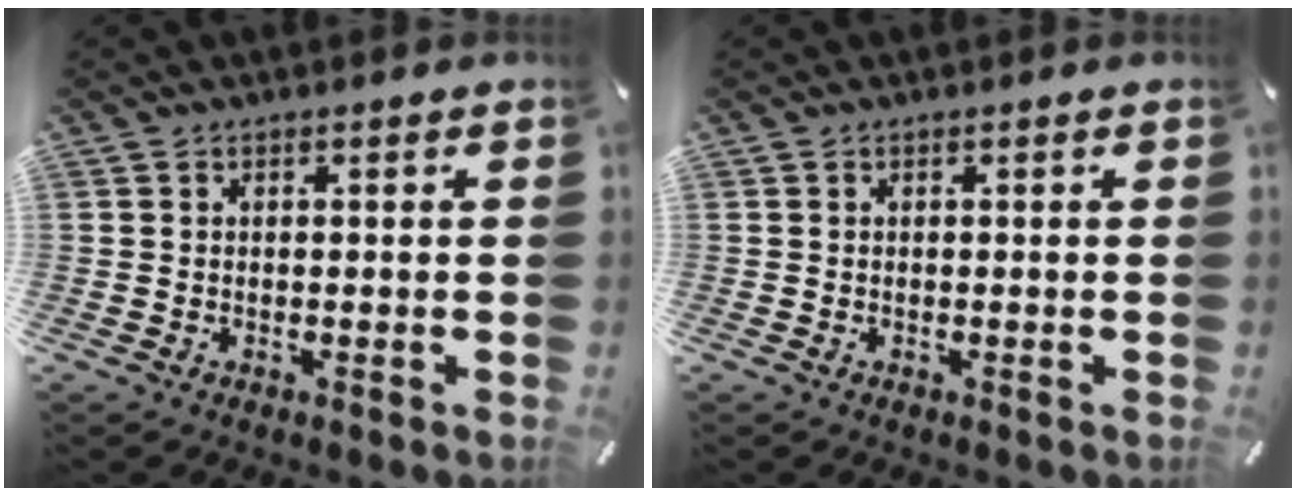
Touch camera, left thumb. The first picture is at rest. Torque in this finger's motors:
{"motor_torque": [0.00, 0.00, 0.00, 0.00, 0.00]}